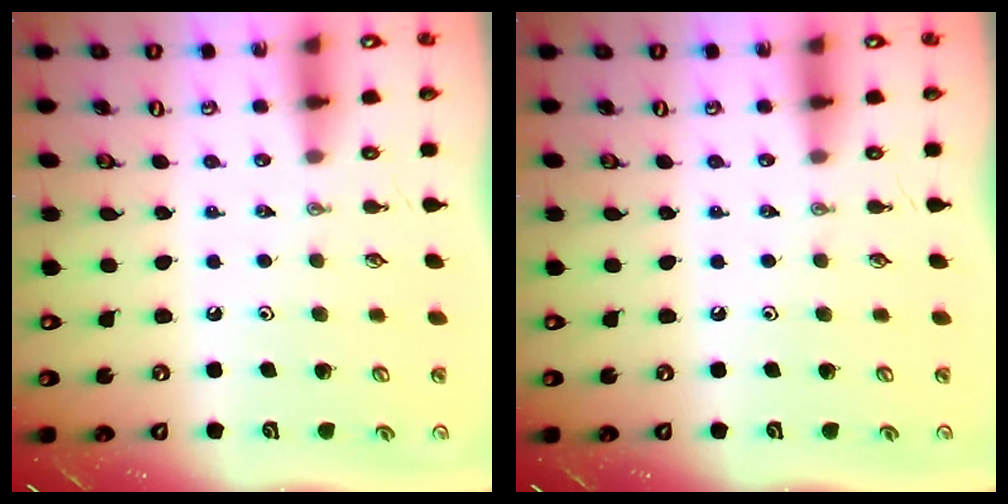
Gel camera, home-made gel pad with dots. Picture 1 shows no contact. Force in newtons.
{"total": 0.0}